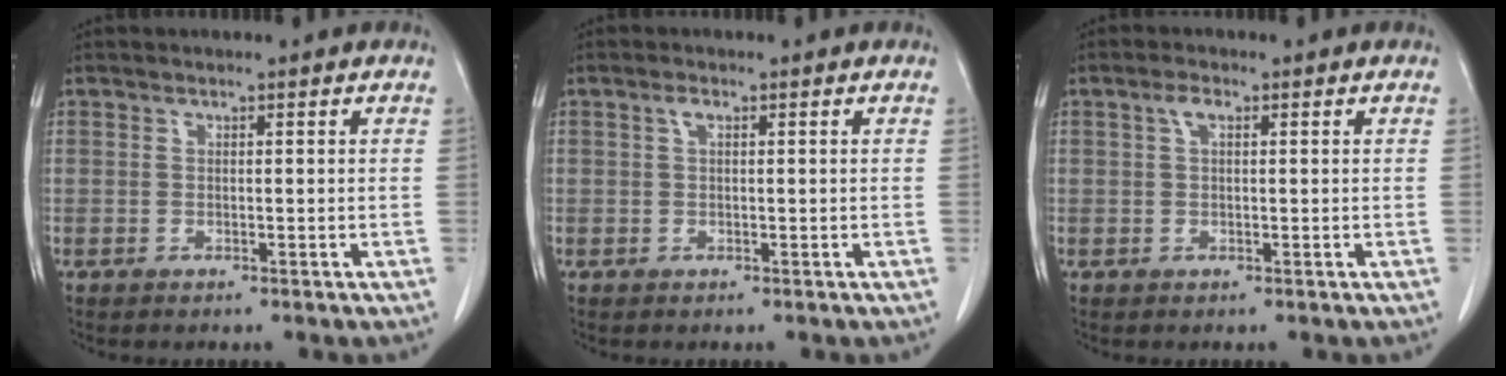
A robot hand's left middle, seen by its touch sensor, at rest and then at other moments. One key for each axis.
{"total": 1.0, "fx": 0.4, "fy": 0.5, "fz": 0.9, "tx": -0.017, "ty": 0.005, "tz": 0.006}
{"total": 1.7, "fx": 0.6, "fy": 0.8, "fz": 1.4, "tx": -0.030, "ty": 0.010, "tz": 0.013}